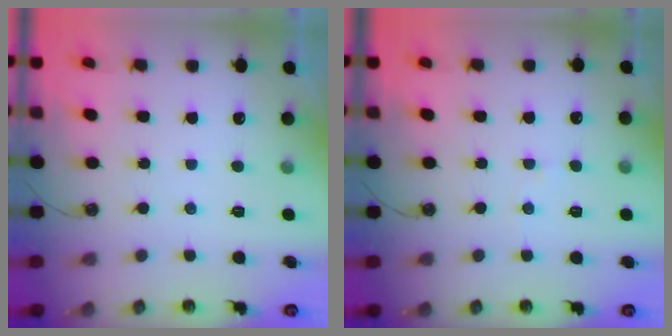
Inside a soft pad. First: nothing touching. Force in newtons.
{"total": 5.0, "press": 5.0, "slide": 0.6}